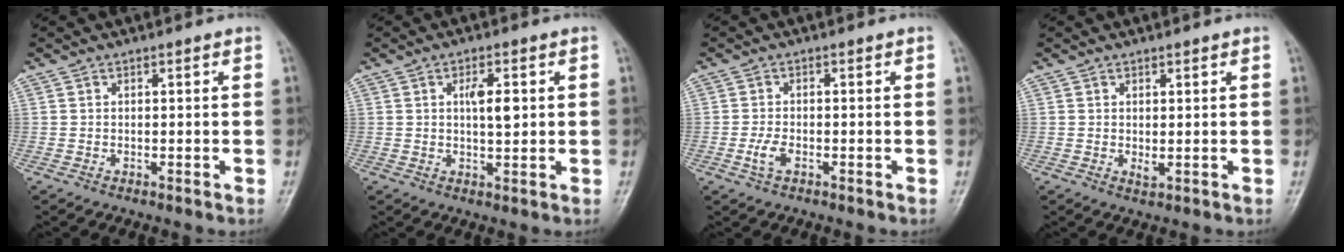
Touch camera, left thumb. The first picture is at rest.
{"total": 4.4, "force": [0.9, 1.8, 3.9], "torque": [-0.059, -0.002, 0.013]}
{"total": 2.7, "force": [-1.1, 1.3, 2.1], "torque": [-0.047, 0.006, -0.023]}
{"total": 1.2, "force": [0.3, 0.5, 1.0], "torque": [-0.015, -0.006, 0.008]}